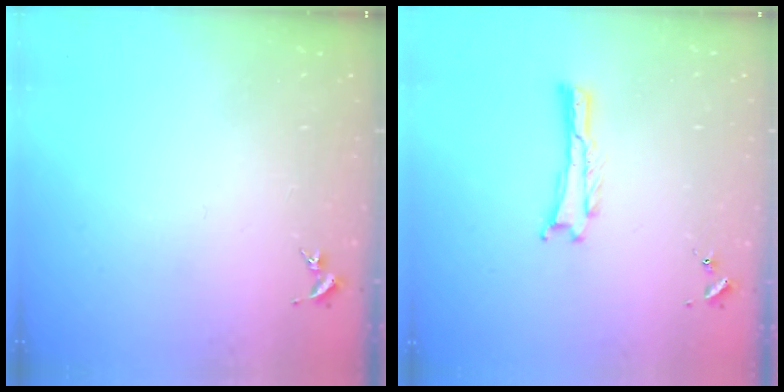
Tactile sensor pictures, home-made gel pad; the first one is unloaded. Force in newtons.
{"total": 0.0}